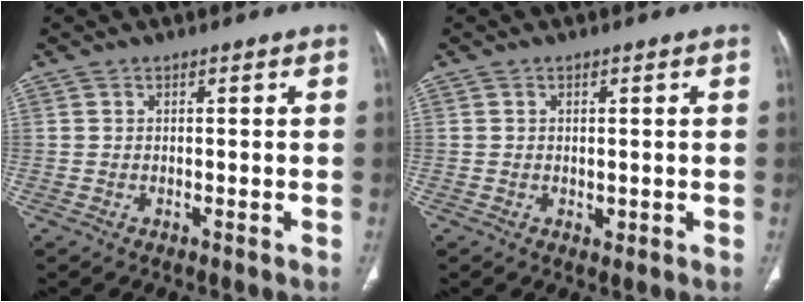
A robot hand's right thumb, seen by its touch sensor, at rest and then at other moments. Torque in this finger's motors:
{"motor_torque": [-0.22, 0.34, -0.28, 0.14, 0.03]}